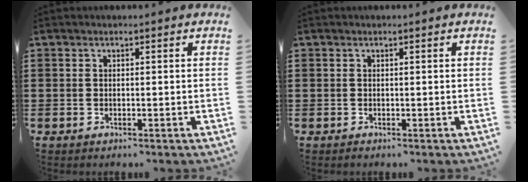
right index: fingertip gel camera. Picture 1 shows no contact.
{"total": 0.0}